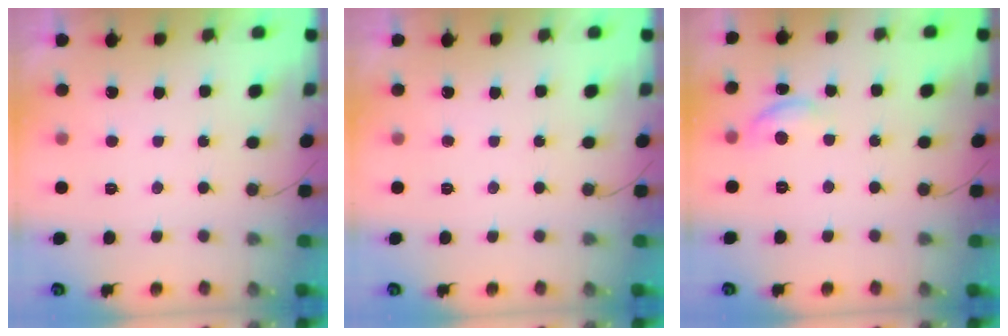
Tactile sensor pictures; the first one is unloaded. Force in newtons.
{"total": 0.0}
{"total": 8.2, "press": 8.2, "slide": 0.7}